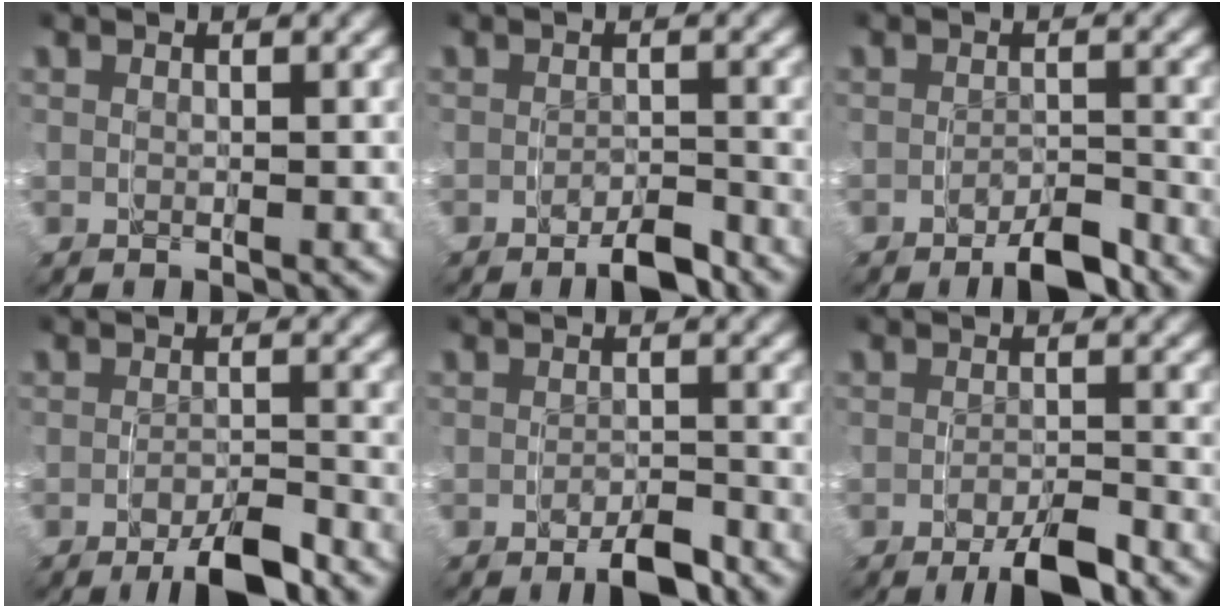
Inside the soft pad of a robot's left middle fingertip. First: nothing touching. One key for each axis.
{"total": 2.0, "fx": -1.9, "fy": 0.1, "fz": 0.5, "tx": -0.002, "ty": 0.003, "tz": -0.038}
{"total": 2.5, "fx": -2.4, "fy": 0.3, "fz": 0.8, "tx": -0.003, "ty": 0.004, "tz": -0.048}
{"total": 2.9, "fx": -2.4, "fy": 0.3, "fz": 1.7, "tx": -0.021, "ty": -0.002, "tz": -0.044}
{"total": 2.0, "fx": -1.8, "fy": 0.2, "fz": 0.8, "tx": -0.007, "ty": 0.000, "tz": -0.034}
{"total": 2.8, "fx": -2.1, "fy": 0.3, "fz": 1.8, "tx": -0.024, "ty": -0.004, "tz": -0.037}